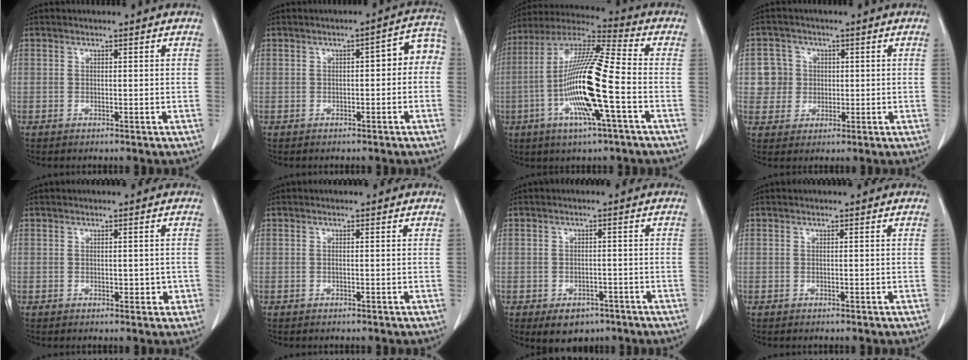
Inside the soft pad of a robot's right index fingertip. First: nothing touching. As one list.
[{"total": 5.7, "force": [0.1, 2.2, 5.3], "torque": [-0.063, 0.035, -0.003]}, {"total": 17.0, "force": [-4.2, 0.9, 16.5], "torque": [-0.331, -0.005, -0.086]}, {"total": 4.8, "force": [0.6, 4.8, 0.2], "torque": [0.004, 0.014, 0.013]}, {"total": 2.1, "force": [-0.3, 1.3, 1.6], "torque": [-0.018, 0.005, 0.000]}, {"total": 0.0}, {"total": 4.7, "force": [-2.9, 3.1, 2.0], "torque": [-0.021, 0.001, -0.032]}, {"total": 0.0}]